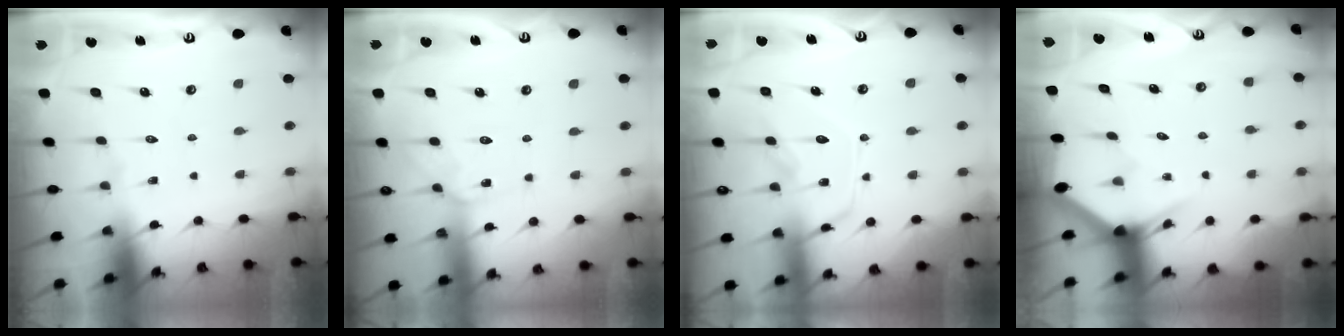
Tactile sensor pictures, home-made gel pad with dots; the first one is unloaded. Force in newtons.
{"total": 3.9, "press": 3.8, "slide": 0.5}
{"total": 13.7, "press": 13.6, "slide": 1.2}
{"total": 3.0, "press": 3.0, "slide": 0.1}